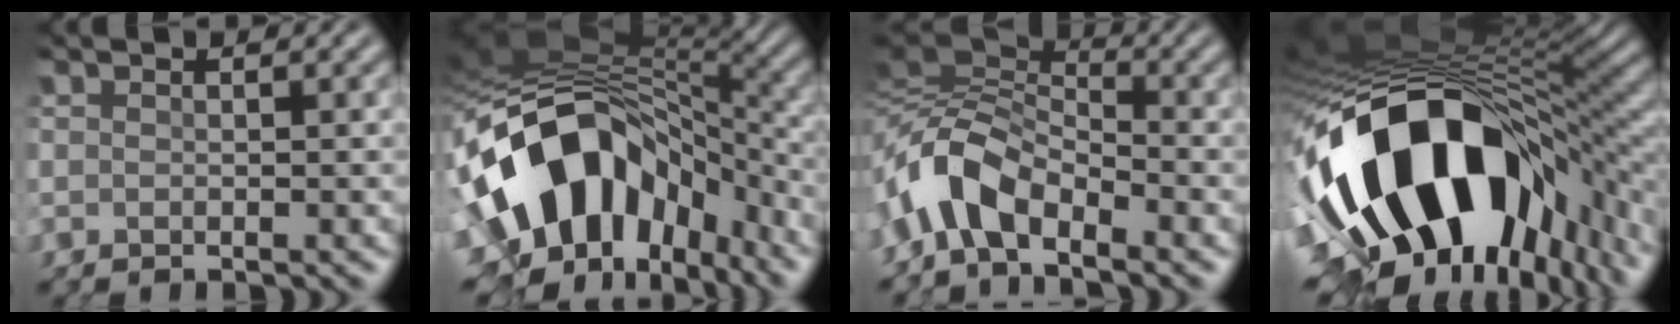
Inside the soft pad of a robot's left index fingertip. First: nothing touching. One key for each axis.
{"total": 15.1, "fx": -3.0, "fy": 10.2, "fz": 10.7, "tx": -0.192, "ty": -0.005, "tz": -0.050}
{"total": 5.4, "fx": -2.7, "fy": 2.5, "fz": 4.0, "tx": -0.081, "ty": 0.012, "tz": -0.063}
{"total": 18.7, "fx": -3.9, "fy": 10.5, "fz": 15.0, "tx": -0.271, "ty": -0.032, "tz": -0.041}